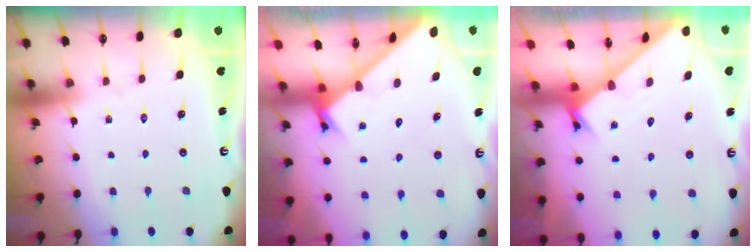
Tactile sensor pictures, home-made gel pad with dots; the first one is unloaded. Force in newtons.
{"total": 2.6, "press": 2.6, "slide": 0.3}
{"total": 1.7, "press": 1.7, "slide": 0.1}